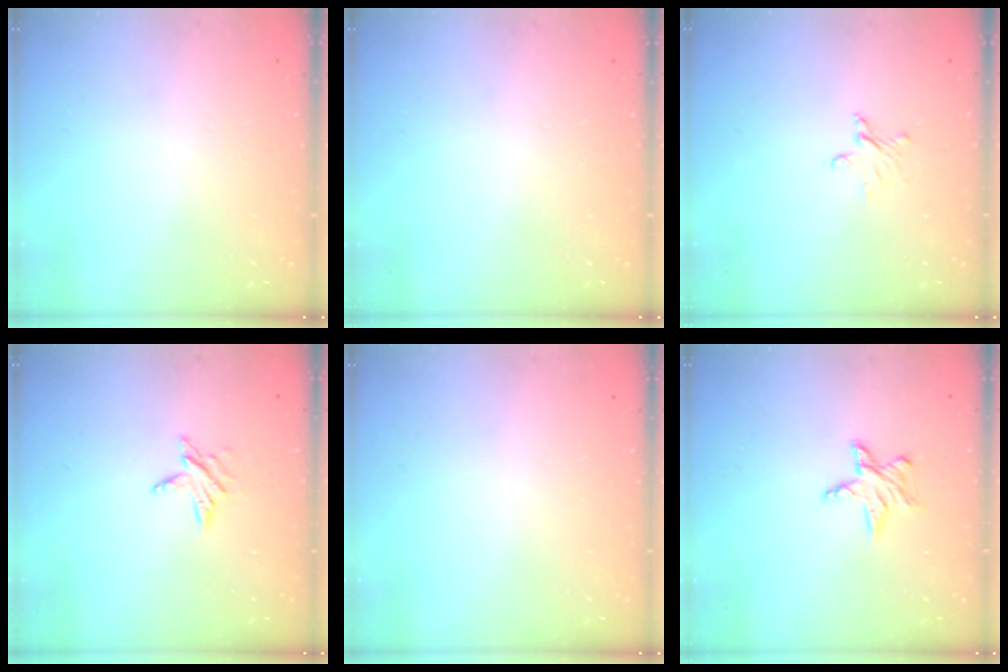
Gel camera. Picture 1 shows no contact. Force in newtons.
{"total": 0.0}
{"total": 3.2, "press": 3.2, "slide": 0.2}
{"total": 4.4, "press": 4.3, "slide": 0.4}
{"total": 0.0}
{"total": 4.7, "press": 4.7, "slide": 0.5}